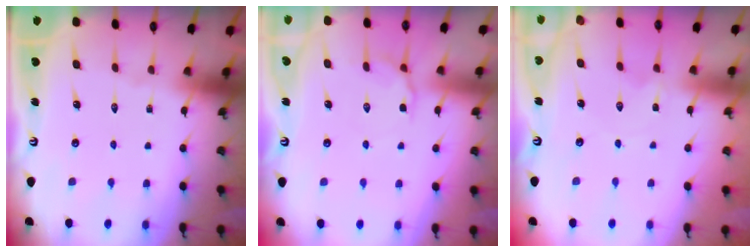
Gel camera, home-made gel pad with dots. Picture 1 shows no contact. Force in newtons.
{"total": 5.1, "press": 4.9, "slide": 1.4}
{"total": 0.0}